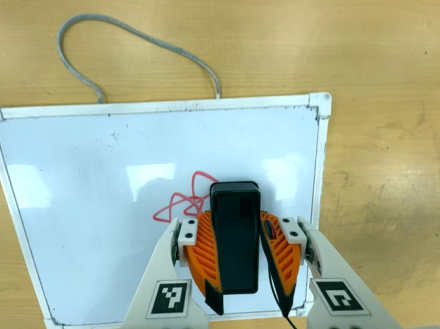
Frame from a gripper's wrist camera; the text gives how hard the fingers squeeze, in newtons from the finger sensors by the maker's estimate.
{"total": 10.7, "left": 9.7, "right": 11.7}